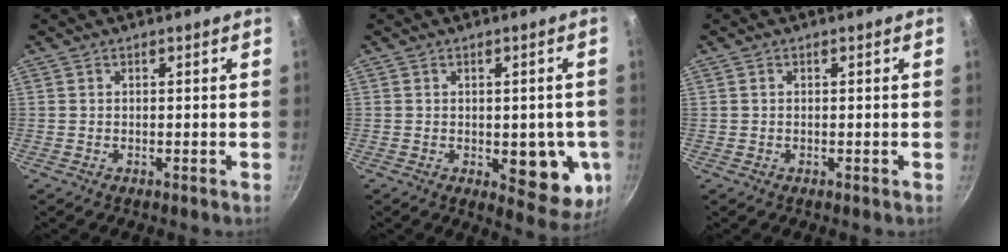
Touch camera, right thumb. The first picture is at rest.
{"total": 10.8, "force": [-1.7, 5.3, 9.2], "torque": [-0.069, -0.013, -0.016]}
{"total": 0.5, "force": [0.1, 0.4, 0.3], "torque": [-0.004, 0.004, 0.003]}